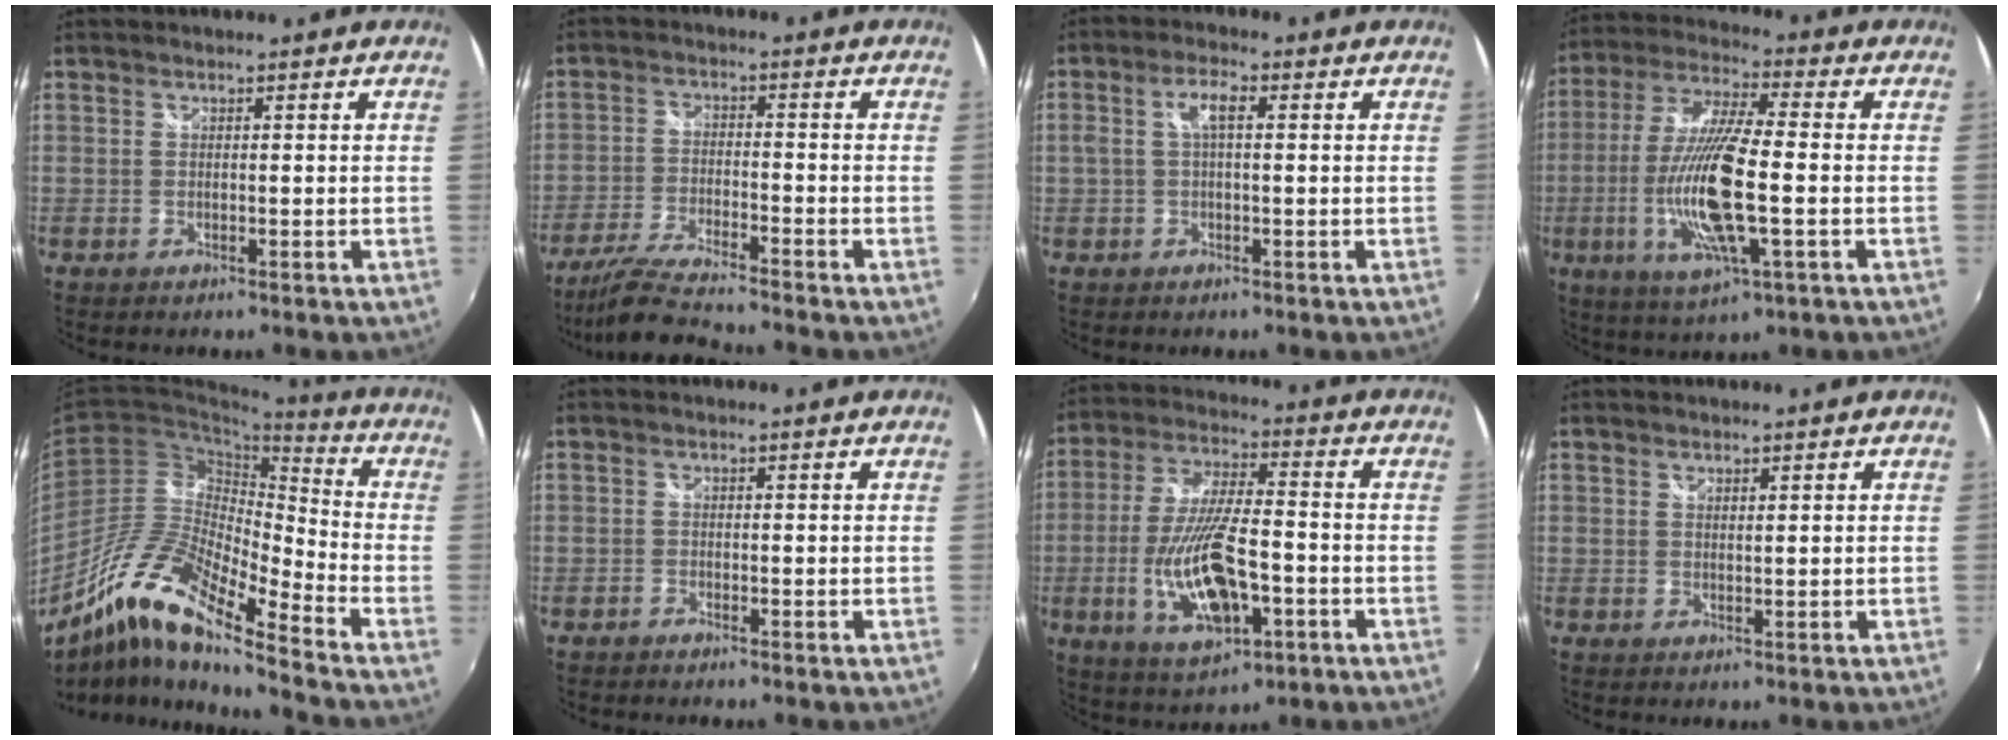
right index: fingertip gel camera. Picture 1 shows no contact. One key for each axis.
{"total": 9.2, "fx": -8.3, "fy": 0.0, "fz": 3.9, "tx": -0.095, "ty": -0.014, "tz": -0.158}
{"total": 4.1, "fx": 0.6, "fy": 1.3, "fz": 3.8, "tx": -0.075, "ty": 0.010, "tz": 0.013}
{"total": 16.8, "fx": -3.5, "fy": 3.3, "fz": 16.1, "tx": -0.323, "ty": -0.017, "tz": -0.064}
{"total": 15.3, "fx": -10.8, "fy": 2.2, "fz": 10.6, "tx": -0.193, "ty": -0.003, "tz": -0.221}
{"total": 0.9, "fx": -0.8, "fy": 0.2, "fz": 0.0, "tx": -0.004, "ty": -0.003, "tz": -0.018}
{"total": 16.6, "fx": -4.9, "fy": 6.2, "fz": 14.6, "tx": -0.303, "ty": -0.015, "tz": -0.079}
{"total": 0.8, "fx": 0.7, "fy": 0.1, "fz": 0.4, "tx": -0.005, "ty": 0.000, "tz": 0.012}